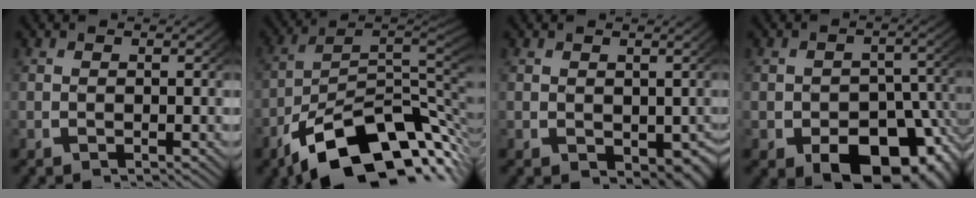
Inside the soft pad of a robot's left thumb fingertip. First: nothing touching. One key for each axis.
{"total": 18.7, "fx": -6.9, "fy": 11.4, "fz": 13.2, "tx": -0.214, "ty": -0.055, "tz": -0.086}
{"total": 3.1, "fx": -0.2, "fy": 2.2, "fz": 2.2, "tx": -0.024, "ty": -0.021, "tz": 0.017}
{"total": 10.1, "fx": -3.9, "fy": 6.4, "fz": 6.8, "tx": -0.106, "ty": -0.049, "tz": -0.035}